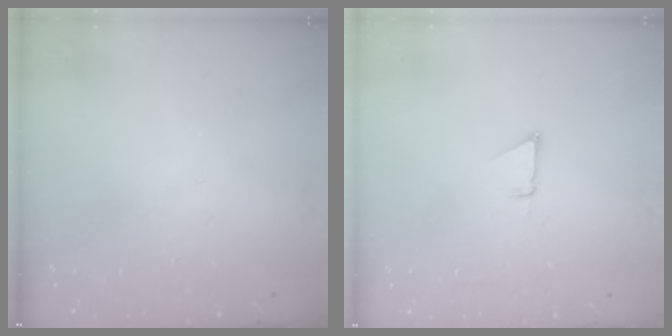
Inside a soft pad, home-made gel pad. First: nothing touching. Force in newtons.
{"total": 1.9, "press": 1.9, "slide": 0.0}